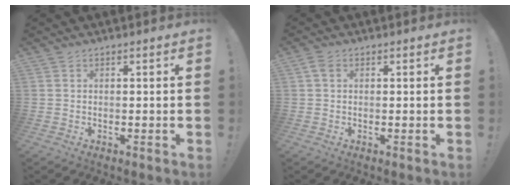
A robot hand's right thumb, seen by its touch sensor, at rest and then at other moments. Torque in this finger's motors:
{"motor_torque": [-0.01, -0.06, 0.33, -0.02, -0.01]}